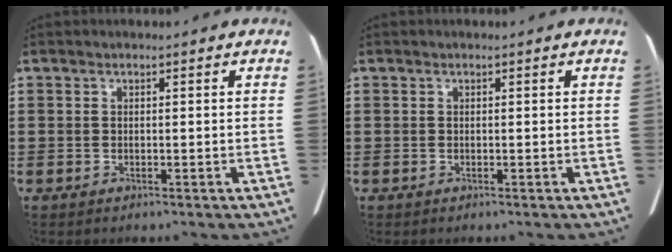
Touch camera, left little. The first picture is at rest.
{"total": 0.0}